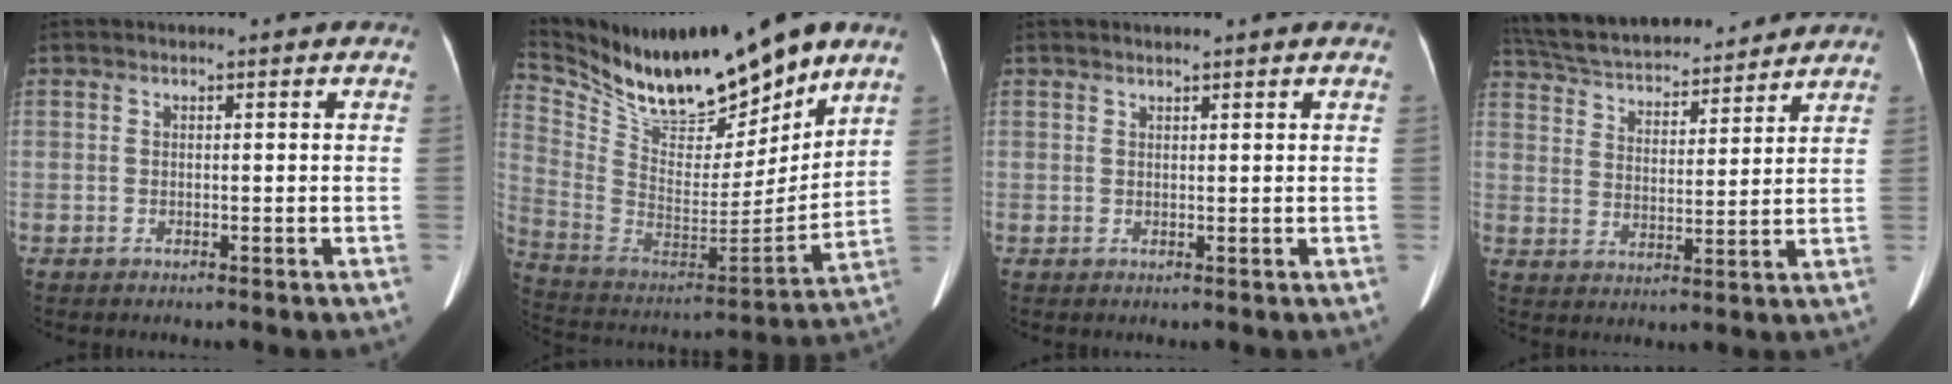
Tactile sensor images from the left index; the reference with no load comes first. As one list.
[{"total": 22.8, "force": [18.4, 4.7, 12.6], "torque": [-0.242, -0.018, 0.320]}, {"total": 1.4, "force": [1.2, 0.0, 0.8], "torque": [-0.013, 0.011, 0.021]}, {"total": 19.5, "force": [17.7, 4.3, 6.9], "torque": [-0.135, 0.033, 0.275]}]